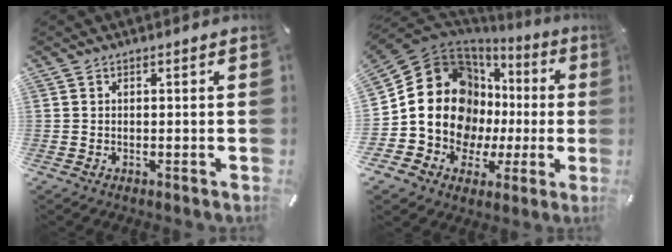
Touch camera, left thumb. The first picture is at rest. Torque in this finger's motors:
{"motor_torque": [2.17, 2.32, 1.30, 0.66, 0.26]}